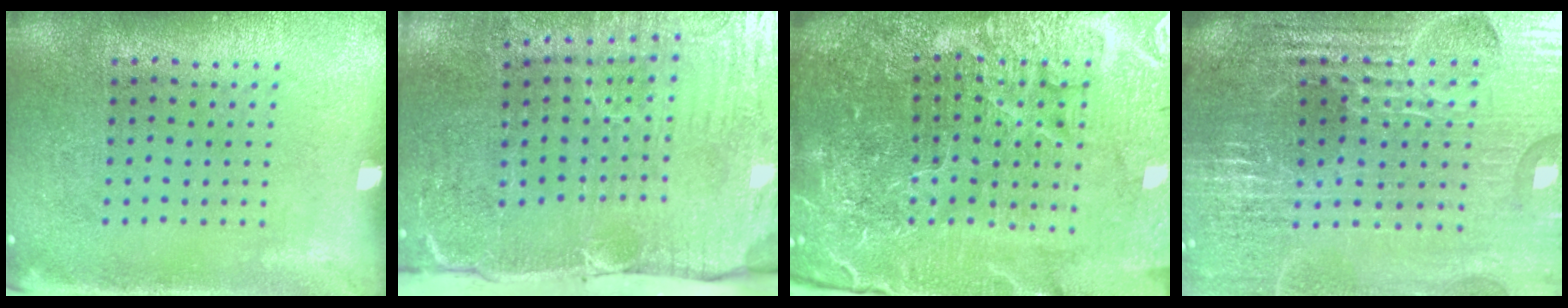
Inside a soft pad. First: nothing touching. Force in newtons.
{"total": 5.2, "press": 4.4, "slide": 2.8}
{"total": 6.7, "press": 5.8, "slide": 3.3}
{"total": 5.3, "press": 4.8, "slide": 2.1}